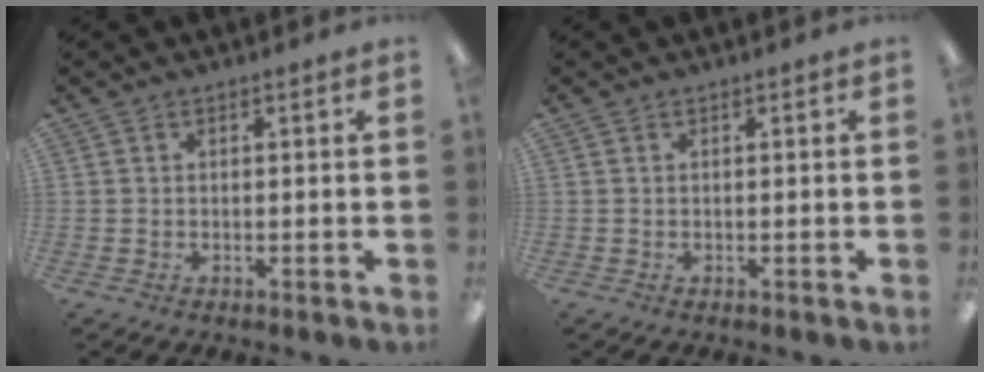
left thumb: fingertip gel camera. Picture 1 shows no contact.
{"total": 0.0}